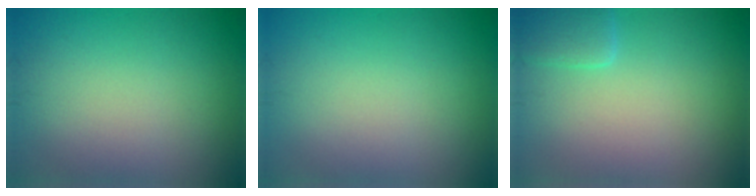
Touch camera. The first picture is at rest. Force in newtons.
{"total": 0.0}
{"total": 2.3, "press": 2.3, "slide": 0.2}